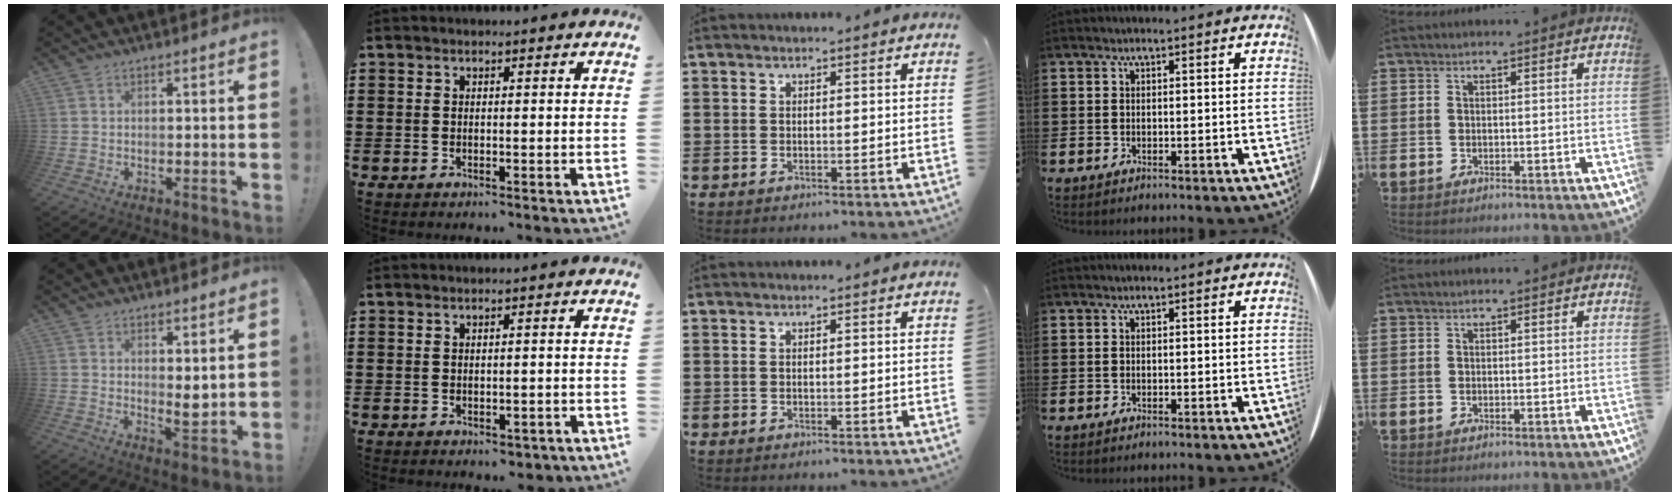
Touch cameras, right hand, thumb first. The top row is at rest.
{"thumb": {"total": 4.4, "force": [2.1, 1.7, 3.5], "torque": [-0.032, -0.025, 0.035]}, "index": {"total": 1.1, "force": [-0.9, 0.4, 0.5], "torque": [-0.013, -0.001, -0.019]}}